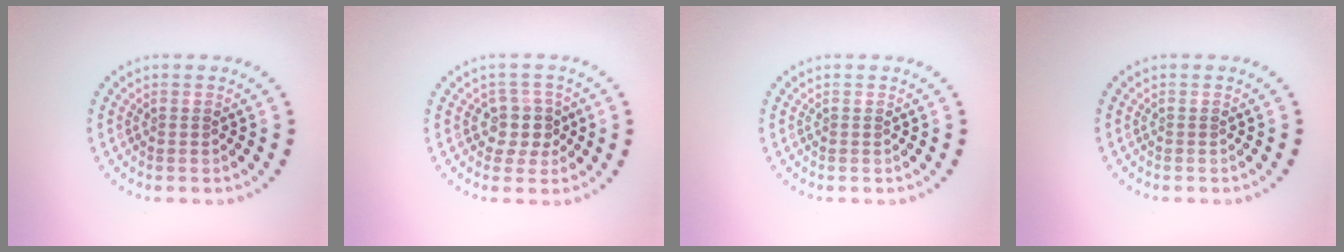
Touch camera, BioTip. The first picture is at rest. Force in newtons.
{"total": 2.6, "press": 2.2, "slide": 1.4}
{"total": 0.0}
{"total": 0.0}